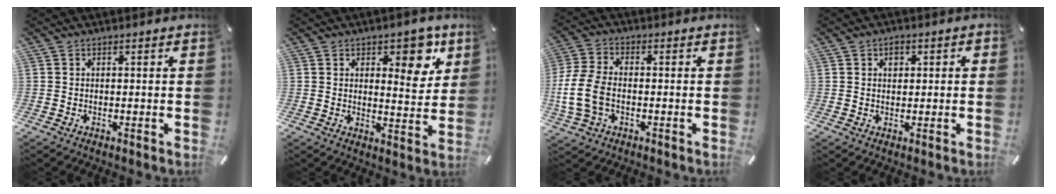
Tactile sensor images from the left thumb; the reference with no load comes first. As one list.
[{"total": 9.0, "force": [4.6, 4.7, 6.1], "torque": [-0.060, -0.026, 0.070]}, {"total": 10.1, "force": [-2.0, 6.8, 7.2], "torque": [-0.156, 0.008, -0.033]}, {"total": 2.8, "force": [0.6, 2.3, 1.5], "torque": [-0.009, -0.003, 0.003]}]